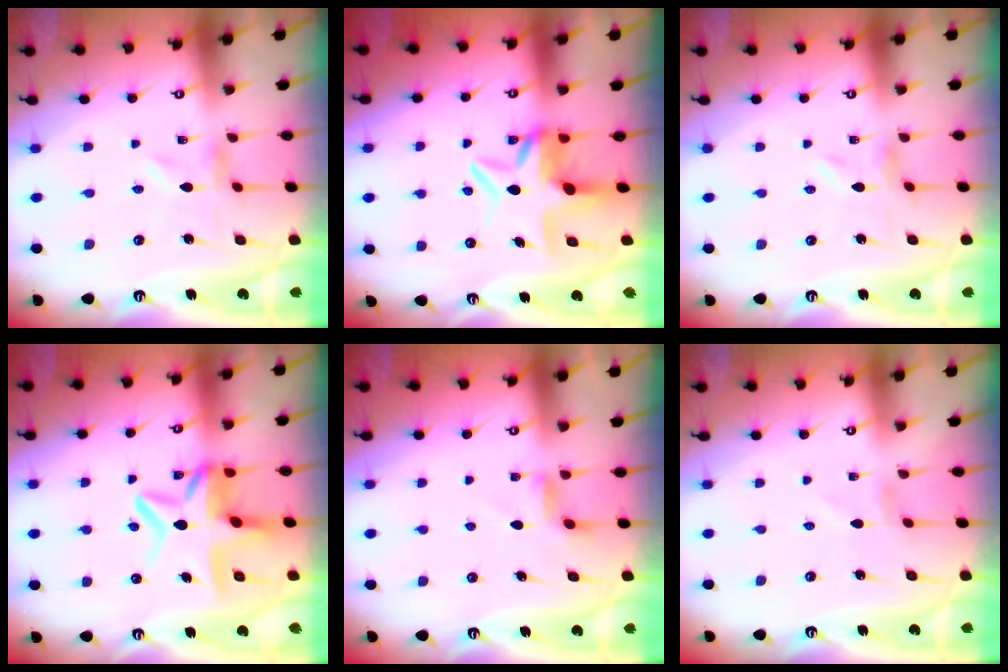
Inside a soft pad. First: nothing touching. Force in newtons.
{"total": 6.8, "press": 6.8, "slide": 0.8}
{"total": 0.0}
{"total": 11.1, "press": 11.0, "slide": 1.7}
{"total": 3.6, "press": 3.5, "slide": 0.5}
{"total": 0.5, "press": 0.5, "slide": 0.1}